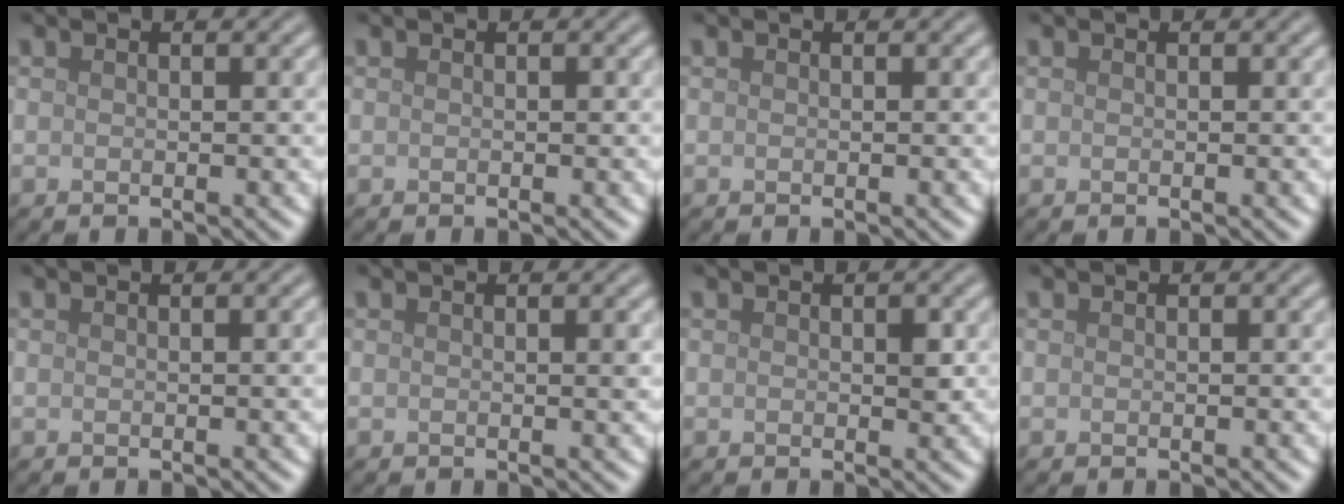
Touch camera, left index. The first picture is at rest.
{"total": 0.0}
{"total": 0.0}
{"total": 0.0}
{"total": 0.6, "force": [0.1, 0.1, 0.6], "torque": [-0.007, 0.002, 0.001]}
{"total": 0.6, "force": [0.1, 0.0, 0.6], "torque": [-0.007, 0.000, 0.000]}
{"total": 1.1, "force": [0.1, 0.6, 0.9], "torque": [-0.009, -0.003, 0.001]}
{"total": 0.0}